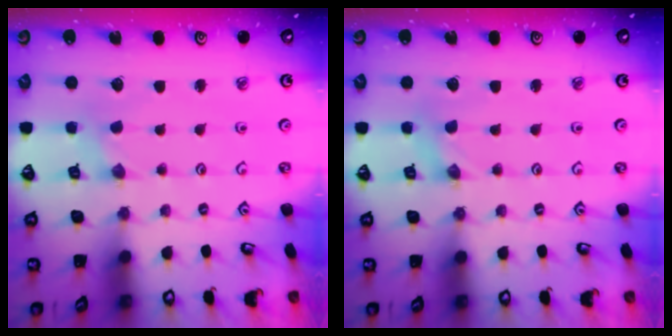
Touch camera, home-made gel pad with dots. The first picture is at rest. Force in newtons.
{"total": 0.0}